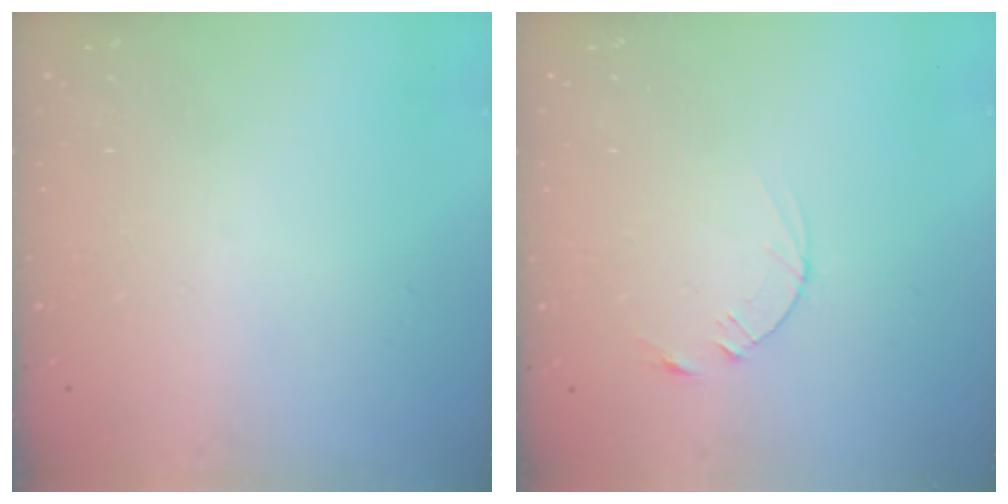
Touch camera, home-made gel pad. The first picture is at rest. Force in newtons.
{"total": 2.5, "press": 2.5, "slide": 0.3}